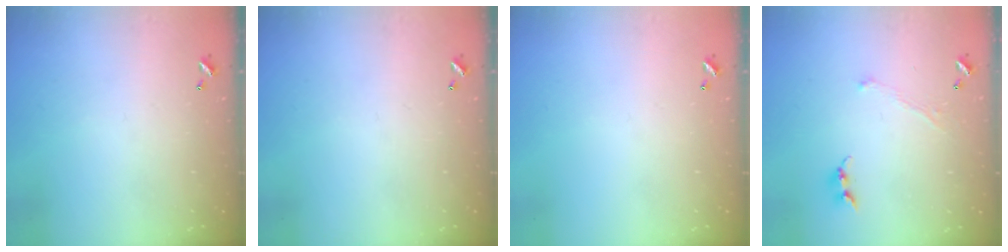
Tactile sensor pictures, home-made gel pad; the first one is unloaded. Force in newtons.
{"total": 0.0}
{"total": 0.0}
{"total": 1.3, "press": 1.2, "slide": 0.5}